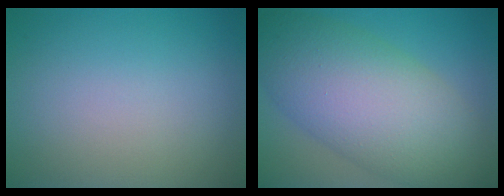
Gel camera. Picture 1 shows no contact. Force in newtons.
{"total": 11.1, "press": 11.1, "slide": 0.2}